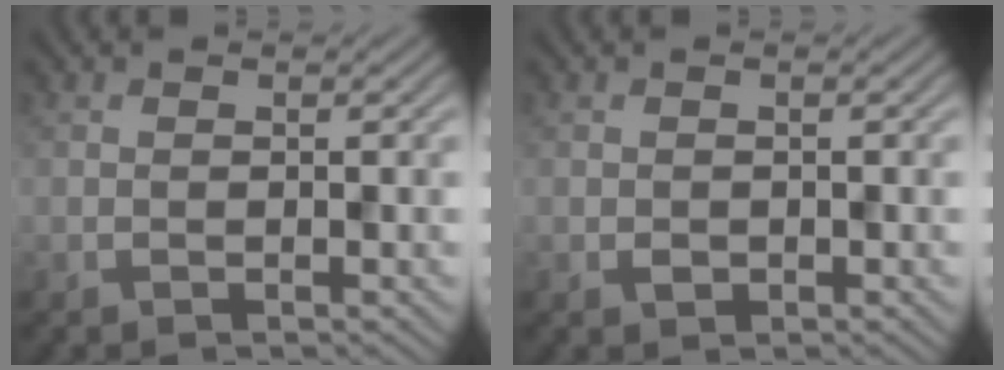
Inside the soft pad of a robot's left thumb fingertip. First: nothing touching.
{"total": 0.7, "force": [-0.3, 0.6, 0.2], "torque": [-0.009, -0.003, -0.002]}